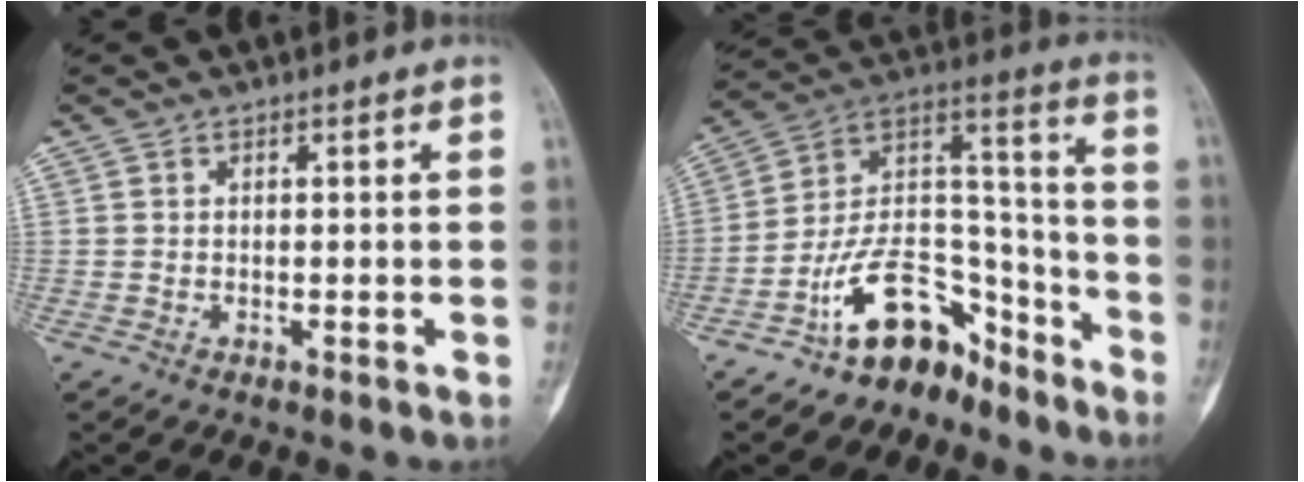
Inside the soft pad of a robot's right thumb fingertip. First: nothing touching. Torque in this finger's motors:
{"motor_torque": [3.11, -0.74, 1.22, -1.56, 0.05]}